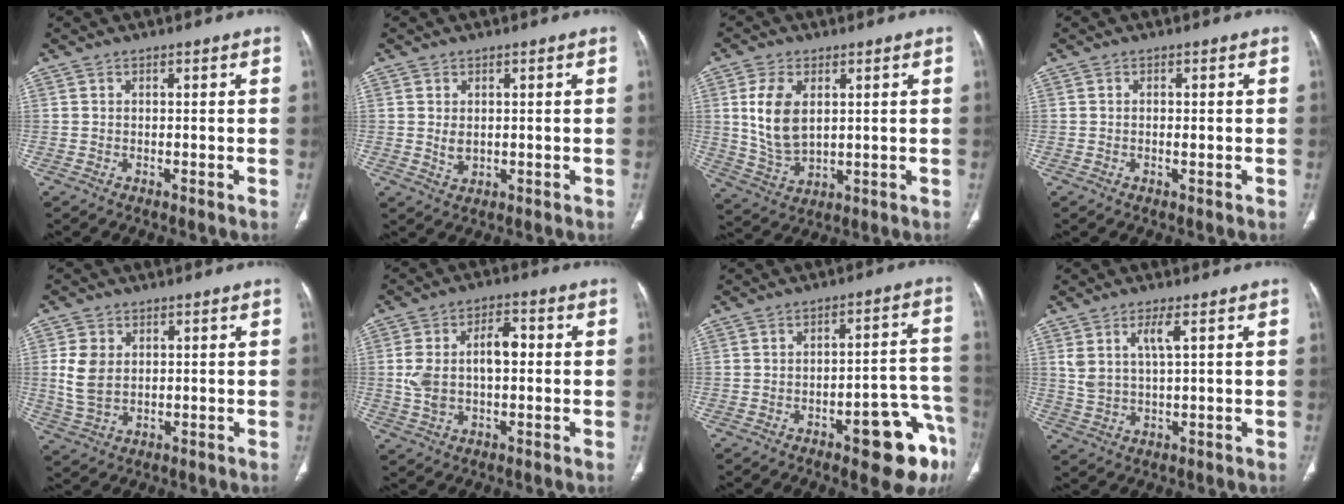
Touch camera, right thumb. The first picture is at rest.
{"total": 2.4, "force": [0.4, 1.7, 1.6], "torque": [-0.019, -0.006, 0.014]}
{"total": 10.1, "force": [2.3, 6.0, 7.8], "torque": [-0.145, -0.012, 0.056]}
{"total": 0.9, "force": [-0.2, 0.4, 0.8], "torque": [-0.017, -0.001, -0.003]}
{"total": 6.5, "force": [1.1, 4.7, 4.4], "torque": [-0.081, -0.002, 0.031]}
{"total": 10.2, "force": [0.4, 5.8, 8.4], "torque": [-0.154, 0.030, 0.009]}
{"total": 13.9, "force": [-7.3, 4.1, 11.1], "torque": [-0.085, 0.058, -0.084]}
{"total": 5.2, "force": [2.4, 1.5, 4.4], "torque": [-0.088, -0.010, 0.054]}